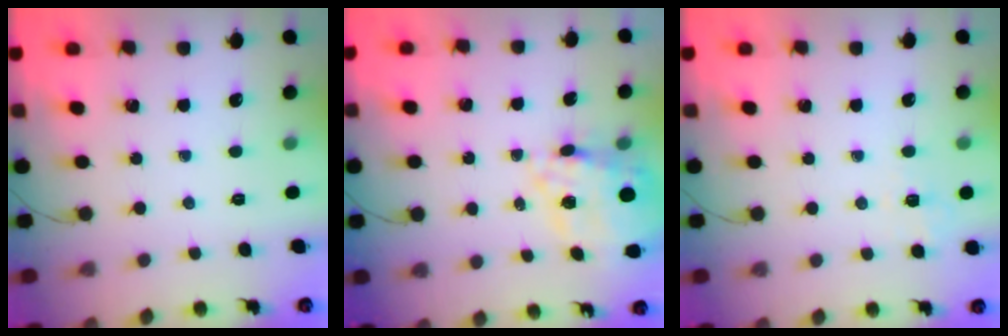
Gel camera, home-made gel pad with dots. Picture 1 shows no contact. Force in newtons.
{"total": 18.3, "press": 17.8, "slide": 4.0}
{"total": 2.2, "press": 1.3, "slide": 1.8}